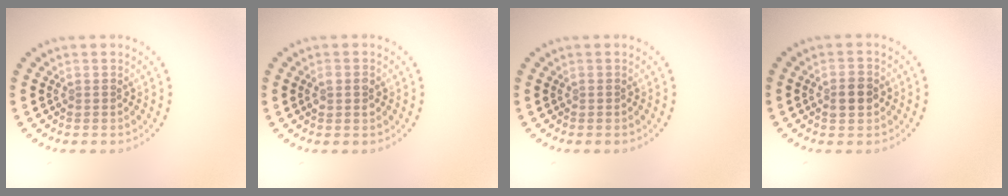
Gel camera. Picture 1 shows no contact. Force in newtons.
{"total": 1.3, "press": 1.3, "slide": 0.1}
{"total": 0.0}
{"total": 2.6, "press": 2.6, "slide": 0.1}